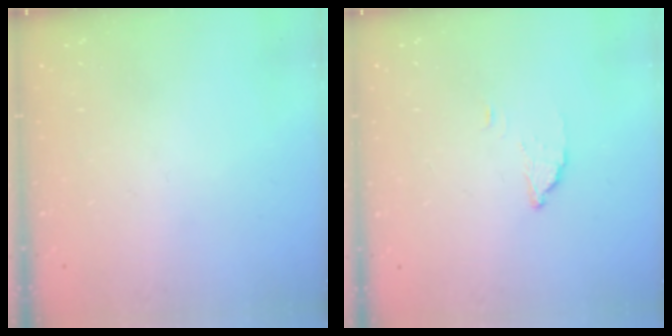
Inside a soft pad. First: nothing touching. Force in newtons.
{"total": 2.3, "press": 2.3, "slide": 0.1}